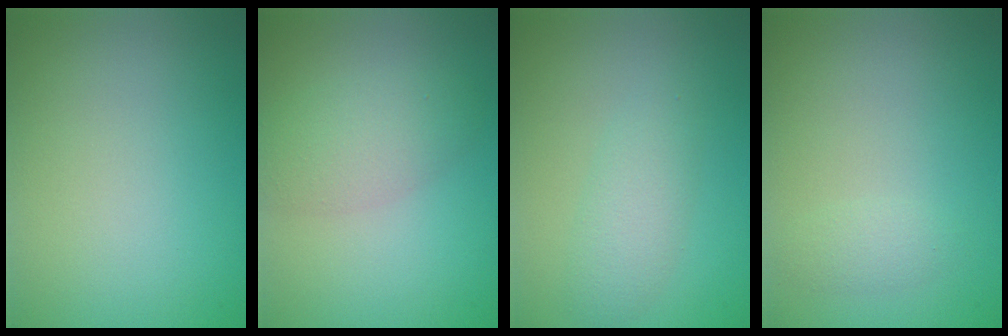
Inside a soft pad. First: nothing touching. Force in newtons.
{"total": 3.4, "press": 3.4, "slide": 0.0}
{"total": 2.5, "press": 2.5, "slide": 0.2}
{"total": 1.0, "press": 1.0, "slide": 0.0}